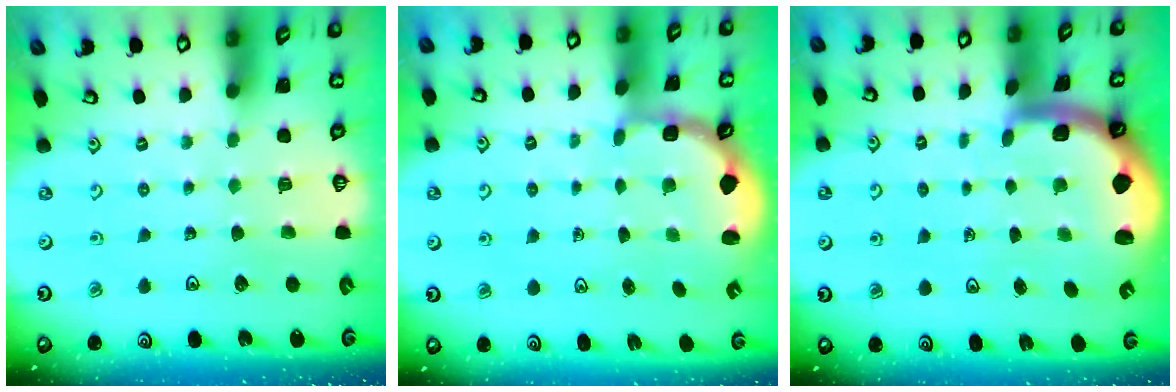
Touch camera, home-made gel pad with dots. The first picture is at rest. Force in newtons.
{"total": 2.7, "press": 2.0, "slide": 1.7}
{"total": 2.3, "press": 2.3, "slide": 0.5}